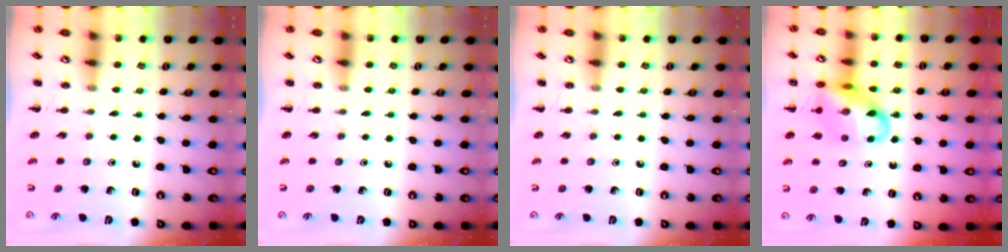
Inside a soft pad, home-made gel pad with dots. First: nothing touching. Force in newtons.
{"total": 0.0}
{"total": 0.0}
{"total": 15.7, "press": 15.5, "slide": 2.6}